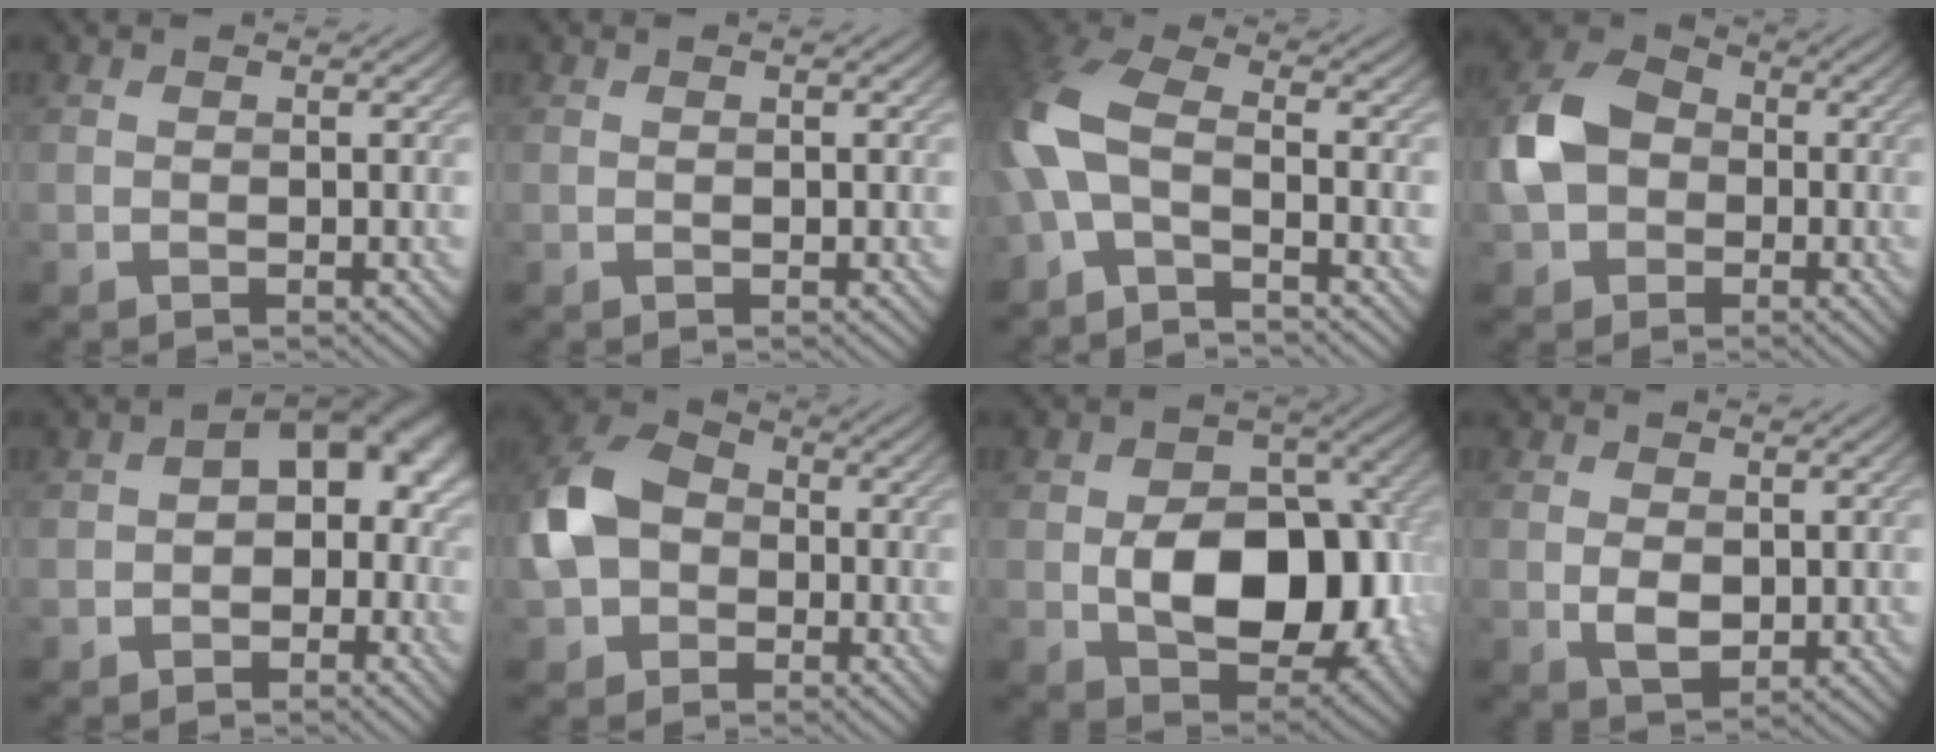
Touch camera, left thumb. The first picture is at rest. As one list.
[{"total": 0.0}, {"total": 7.9, "force": [-2.6, 3.6, 6.5], "torque": [-0.151, 0.009, -0.074]}, {"total": 8.5, "force": [-1.1, 6.8, 5.0], "torque": [-0.120, 0.006, -0.037]}, {"total": 8.2, "force": [-0.6, 5.7, 5.9], "torque": [-0.053, 0.008, -0.018]}, {"total": 10.0, "force": [-1.4, 7.8, 6.0], "torque": [-0.151, 0.002, -0.044]}, {"total": 12.6, "force": [-1.6, 8.3, 9.3], "torque": [-0.144, -0.009, -0.017]}, {"total": 2.8, "force": [0.1, 1.9, 2.1], "torque": [-0.044, -0.004, 0.006]}]